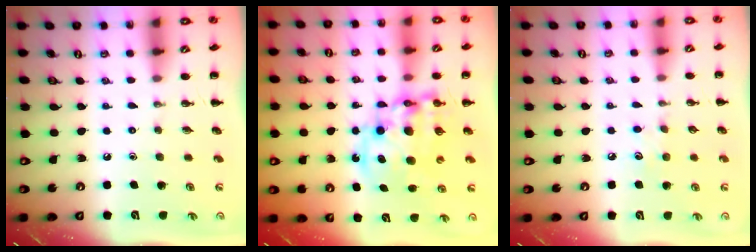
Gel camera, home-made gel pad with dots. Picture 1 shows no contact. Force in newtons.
{"total": 14.1, "press": 13.7, "slide": 3.3}
{"total": 5.5, "press": 5.2, "slide": 1.6}